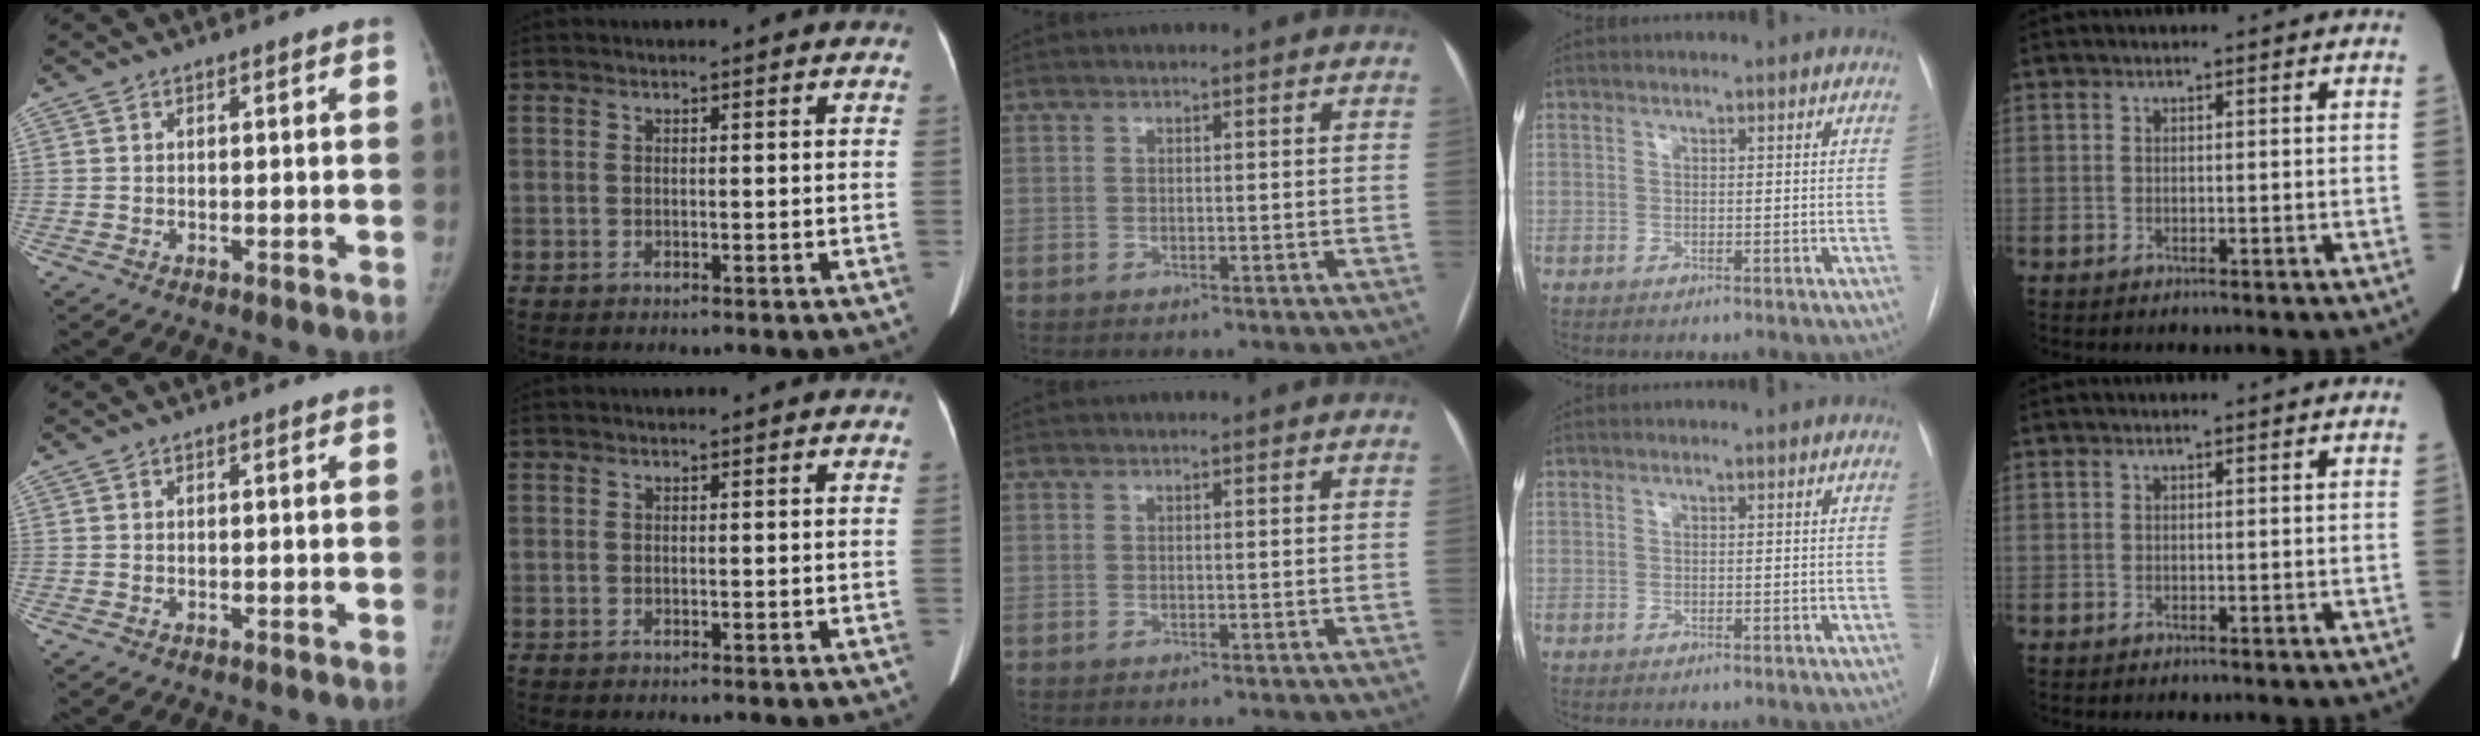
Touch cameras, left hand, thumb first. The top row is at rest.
{}